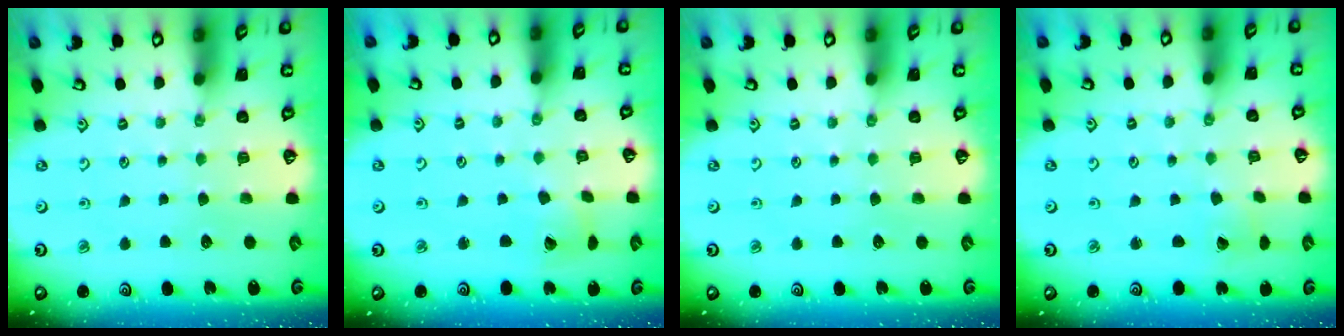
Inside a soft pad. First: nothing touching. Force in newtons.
{"total": 5.2, "press": 5.2, "slide": 0.6}
{"total": 0.0}
{"total": 2.6, "press": 2.6, "slide": 0.3}